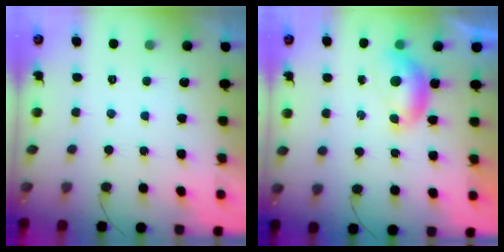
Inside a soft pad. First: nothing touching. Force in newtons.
{"total": 6.7, "press": 6.6, "slide": 0.7}